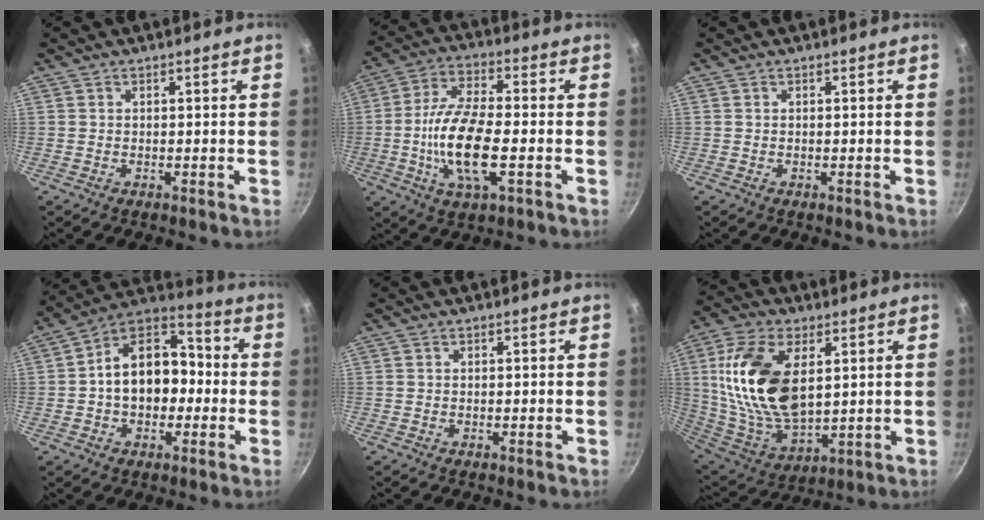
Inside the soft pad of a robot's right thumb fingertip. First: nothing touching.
{"total": 14.6, "force": [-2.7, 5.5, 13.2], "torque": [-0.264, 0.013, -0.052]}
{"total": 0.0}
{"total": 15.5, "force": [-0.7, 10.5, 11.5], "torque": [-0.147, 0.044, -0.022]}
{"total": 0.0}
{"total": 20.3, "force": [4.3, 10.8, 16.7], "torque": [-0.327, -0.019, 0.089]}